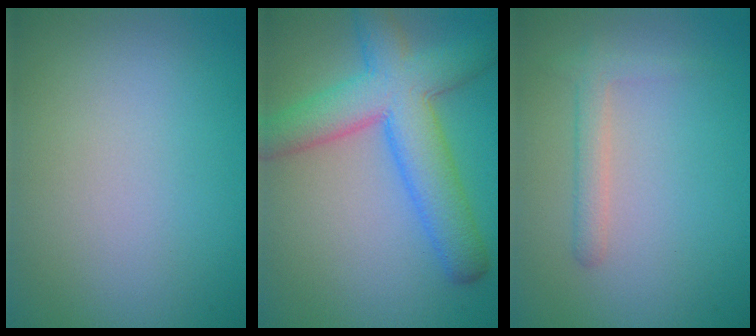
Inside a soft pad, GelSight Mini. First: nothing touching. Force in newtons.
{"total": 8.0, "press": 8.0, "slide": 0.3}
{"total": 1.8, "press": 1.8, "slide": 0.1}